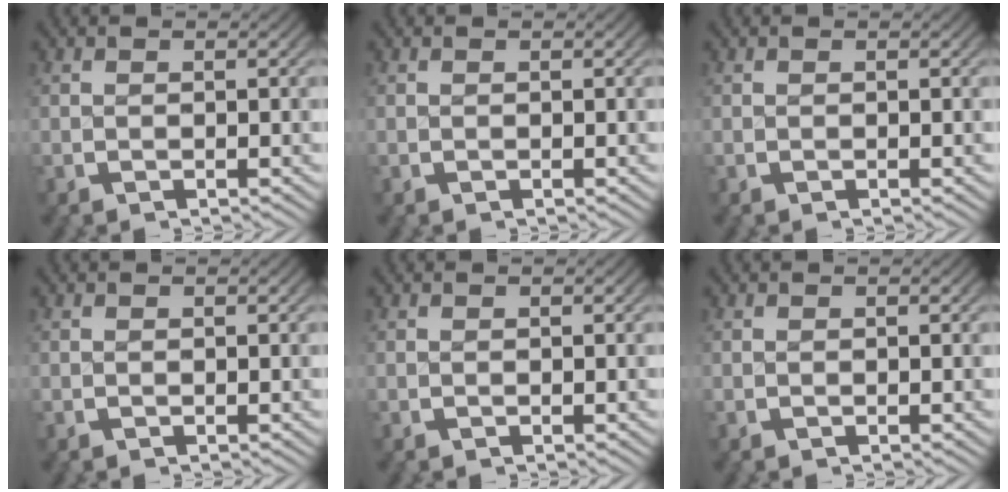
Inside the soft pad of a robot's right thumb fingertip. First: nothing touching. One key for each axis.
{"total": 0.0}
{"total": 0.0}
{"total": 0.0}
{"total": 0.0}
{"total": 0.0}